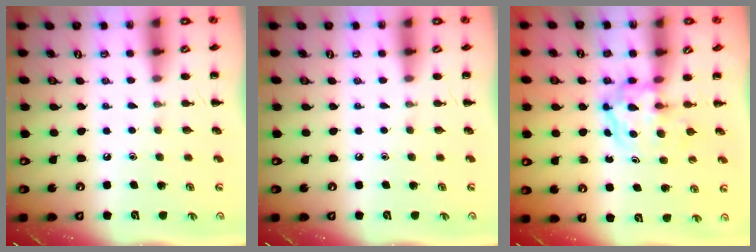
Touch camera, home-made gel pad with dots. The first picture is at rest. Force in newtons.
{"total": 0.0}
{"total": 3.9, "press": 3.9, "slide": 0.5}